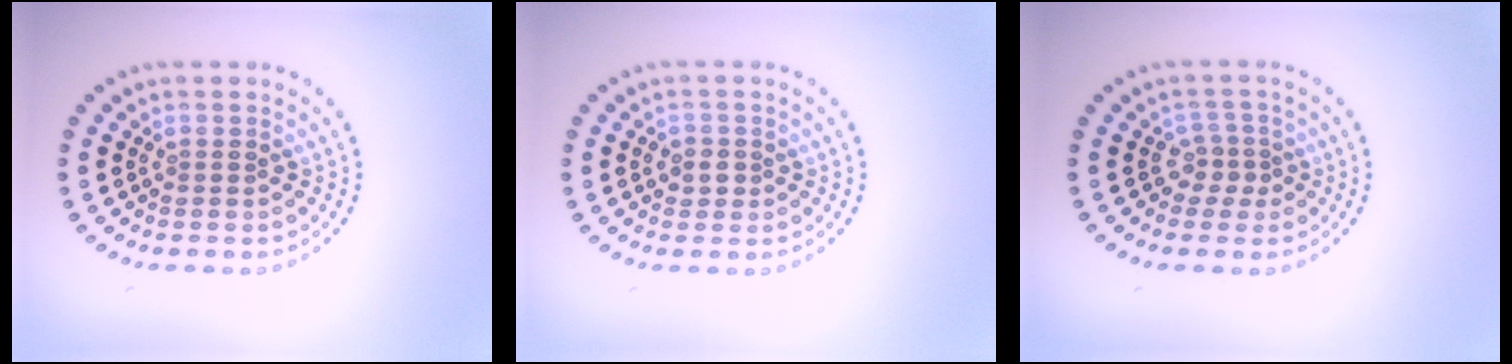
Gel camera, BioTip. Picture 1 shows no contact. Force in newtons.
{"total": 1.4, "press": 1.3, "slide": 0.5}
{"total": 1.9, "press": 1.3, "slide": 1.4}